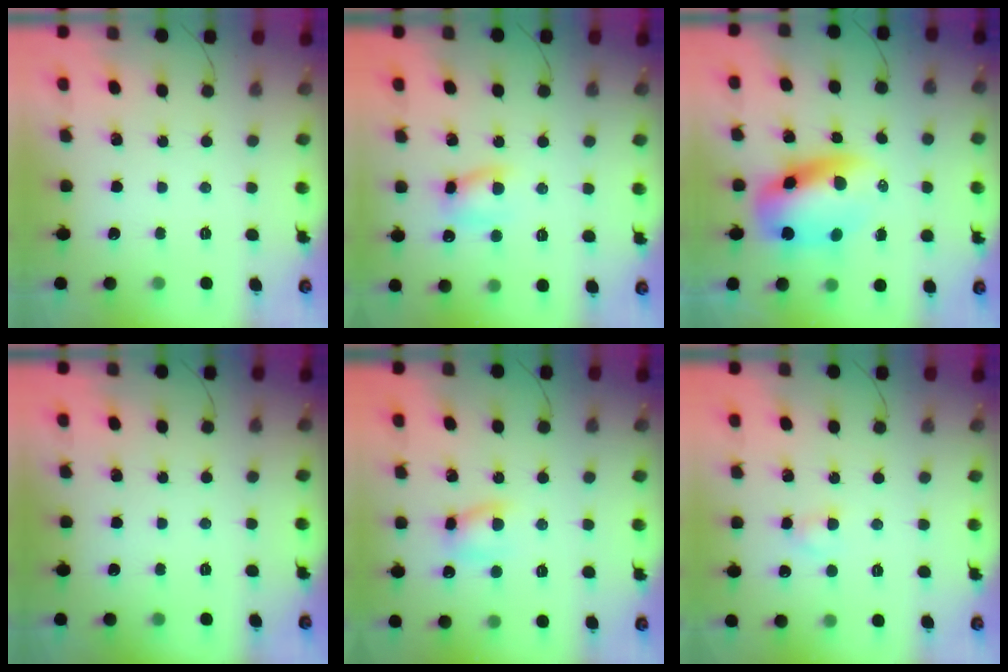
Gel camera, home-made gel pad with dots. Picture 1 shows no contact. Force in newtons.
{"total": 6.6, "press": 6.6, "slide": 0.7}
{"total": 10.7, "press": 10.4, "slide": 2.7}
{"total": 0.0}
{"total": 6.1, "press": 6.1, "slide": 1.0}
{"total": 2.8, "press": 2.6, "slide": 1.0}